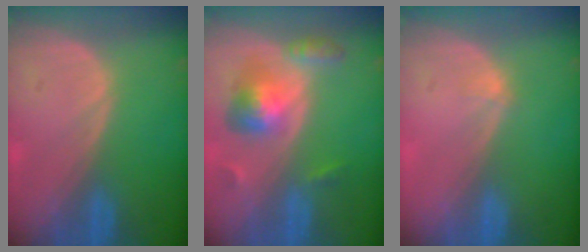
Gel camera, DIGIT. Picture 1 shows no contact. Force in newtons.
{"total": 6.4, "press": 5.9, "slide": 2.5}
{"total": 0.8, "press": 0.6, "slide": 0.5}